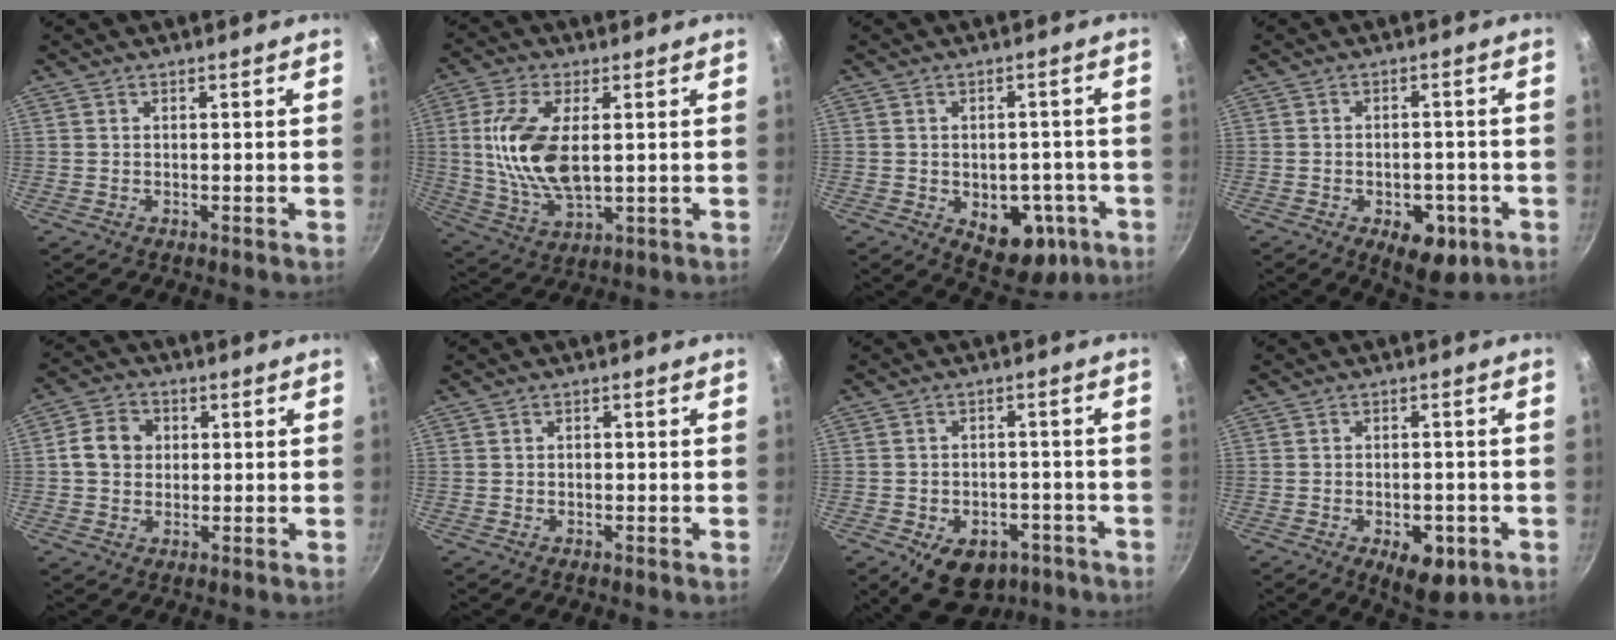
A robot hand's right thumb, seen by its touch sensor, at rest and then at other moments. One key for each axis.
{"total": 14.2, "fx": 1.5, "fy": 6.9, "fz": 12.4, "tx": -0.256, "ty": -0.011, "tz": 0.038}
{"total": 10.9, "fx": -4.0, "fy": 6.8, "fz": 7.5, "tx": -0.068, "ty": 0.020, "tz": -0.041}
{"total": 8.5, "fx": -3.7, "fy": 4.6, "fz": 6.2, "tx": -0.066, "ty": 0.011, "tz": -0.044}
{"total": 7.1, "fx": 0.7, "fy": 5.9, "fz": 3.8, "tx": -0.056, "ty": 0.012, "tz": 0.007}
{"total": 0.7, "fx": -0.1, "fy": 0.6, "fz": 0.3, "tx": 0.002, "ty": 0.003, "tz": -0.005}
{"total": 11.2, "fx": -6.0, "fy": 7.4, "fz": 5.9, "tx": -0.070, "ty": 0.025, "tz": -0.080}
{"total": 8.0, "fx": -3.3, "fy": 4.0, "fz": 6.1, "tx": -0.073, "ty": 0.005, "tz": -0.039}